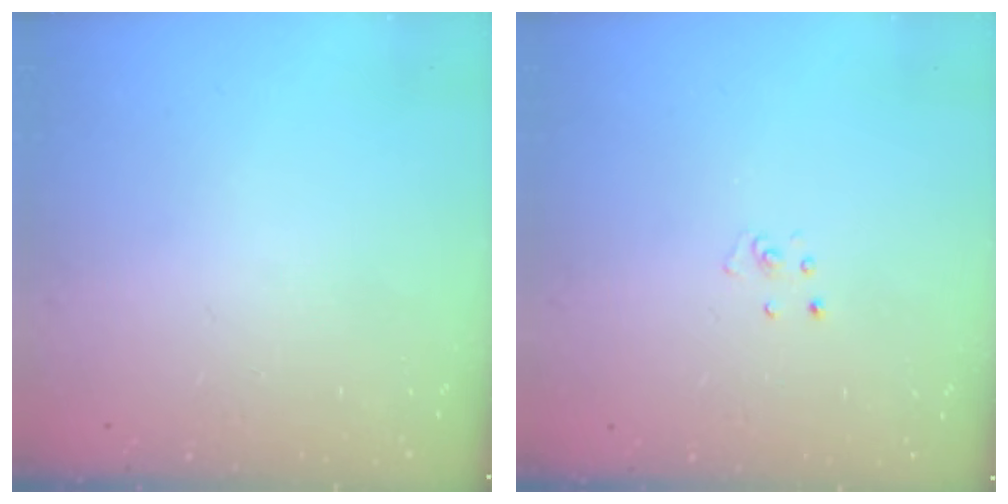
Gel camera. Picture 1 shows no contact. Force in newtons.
{"total": 2.3, "press": 2.3, "slide": 0.2}